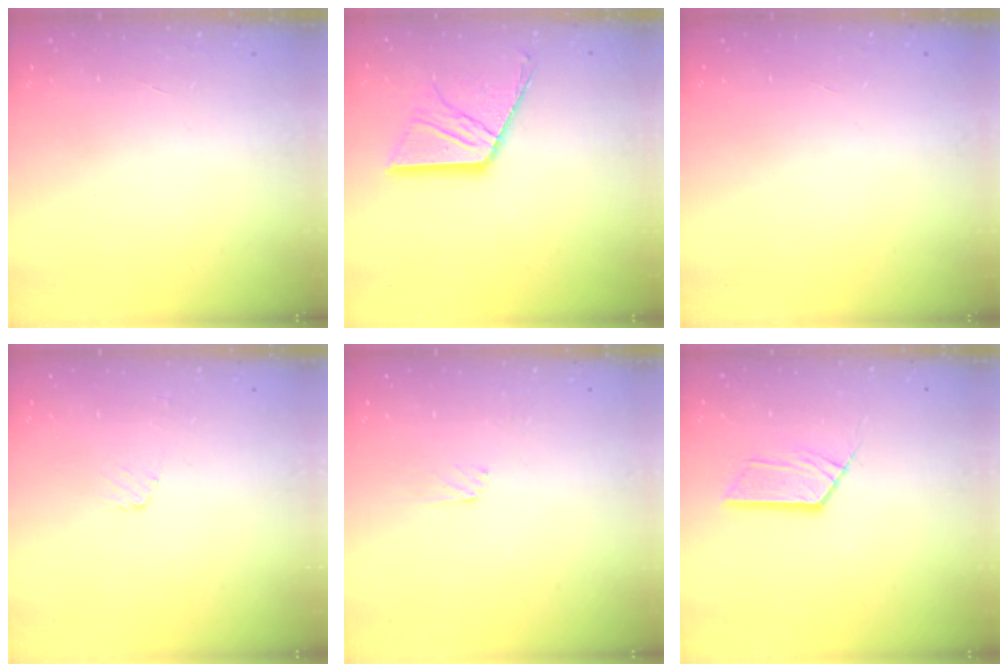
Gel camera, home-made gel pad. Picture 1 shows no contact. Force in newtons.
{"total": 14.7, "press": 14.7, "slide": 1.4}
{"total": 0.0}
{"total": 3.9, "press": 3.9, "slide": 0.4}
{"total": 7.1, "press": 7.0, "slide": 0.5}
{"total": 8.4, "press": 8.3, "slide": 0.4}